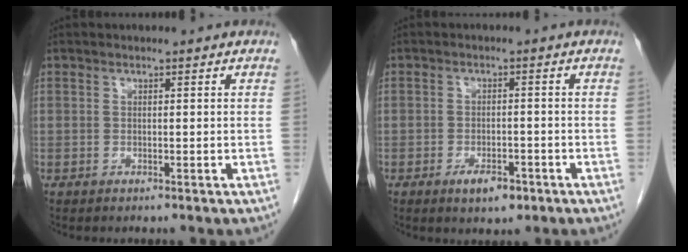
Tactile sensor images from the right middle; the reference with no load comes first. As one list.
[{"total": 3.9, "force": [-2.3, 1.7, 2.7], "torque": [-0.041, 0.002, -0.030]}]